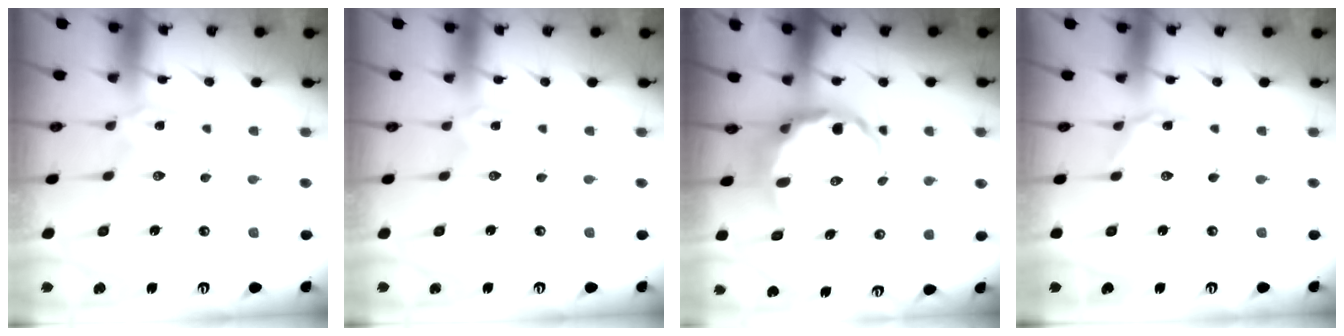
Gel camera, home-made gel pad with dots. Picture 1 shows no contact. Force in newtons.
{"total": 0.0}
{"total": 7.0, "press": 6.5, "slide": 2.6}
{"total": 2.1, "press": 2.0, "slide": 0.2}